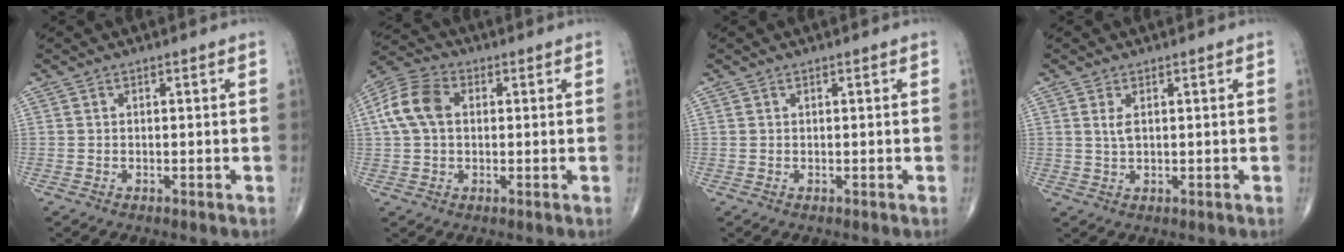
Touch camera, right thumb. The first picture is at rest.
{"total": 9.2, "force": [1.5, 6.3, 6.5], "torque": [-0.138, 0.024, 0.022]}
{"total": 0.0}
{"total": 2.1, "force": [0.7, 0.9, 1.7], "torque": [-0.036, -0.001, 0.019]}